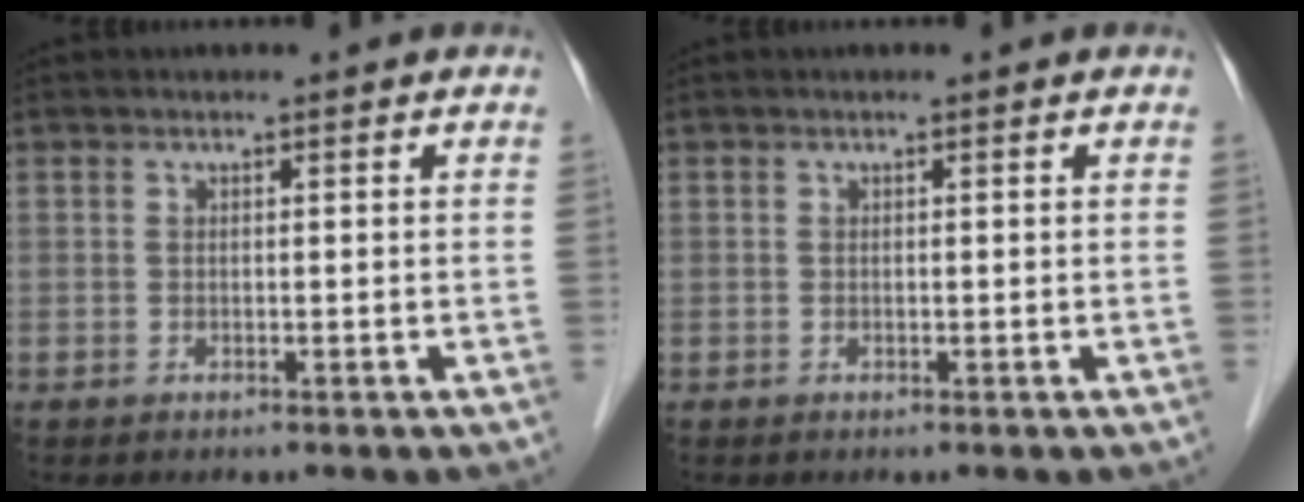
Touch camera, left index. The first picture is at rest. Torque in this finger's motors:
{"motor_torque": [-0.11, -0.10, -0.02, -0.01]}